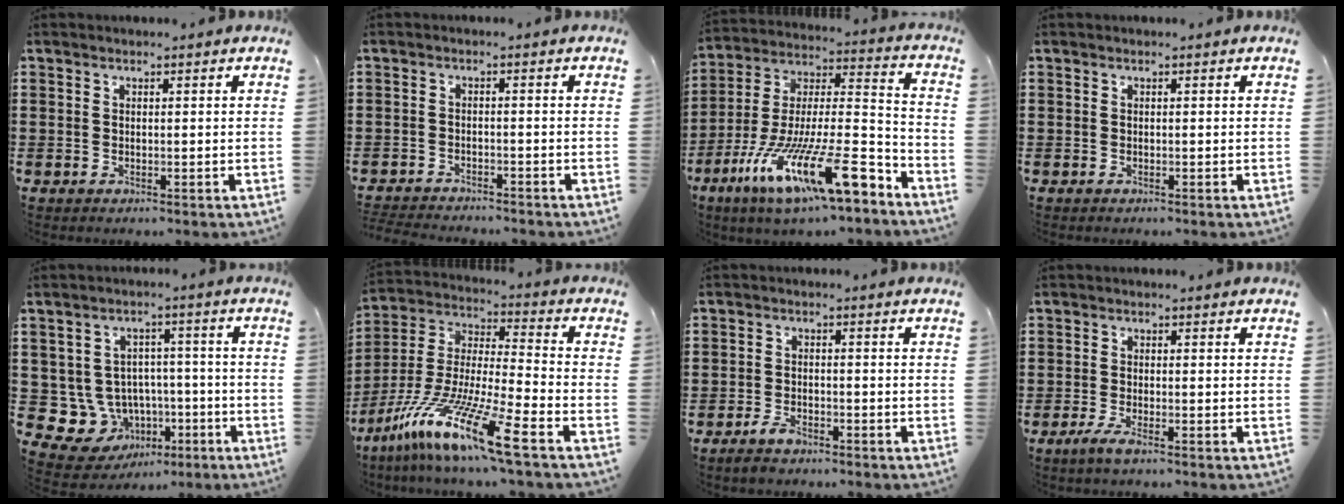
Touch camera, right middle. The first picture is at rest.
{"total": 2.5, "force": [-2.5, 0.1, 0.0], "torque": [-0.005, -0.002, -0.054]}
{"total": 18.4, "force": [-11.6, 3.7, 13.7], "torque": [-0.264, 0.015, -0.200]}
{"total": 0.0}
{"total": 7.0, "force": [-2.2, 6.5, 1.3], "torque": [-0.063, 0.000, -0.035]}
{"total": 14.4, "force": [-10.4, 0.2, 10.1], "torque": [-0.216, -0.008, -0.202]}
{"total": 2.6, "force": [-2.2, 1.0, 0.9], "torque": [-0.026, 0.002, -0.047]}
{"total": 2.1, "force": [-1.3, 0.2, 1.7], "torque": [-0.035, -0.004, -0.025]}